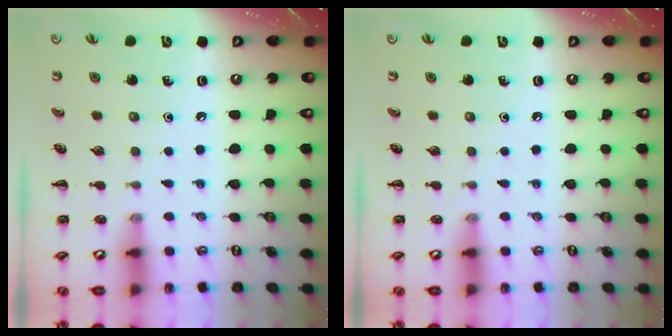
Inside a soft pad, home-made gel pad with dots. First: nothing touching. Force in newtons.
{"total": 0.0}